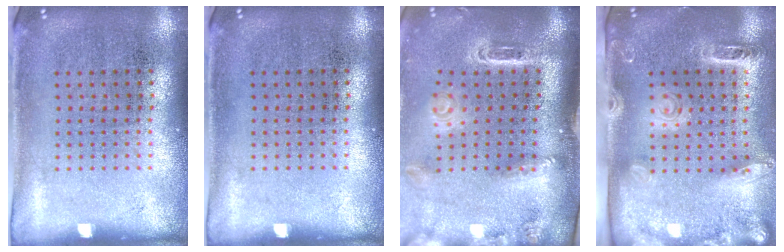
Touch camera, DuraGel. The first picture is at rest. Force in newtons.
{"total": 0.0}
{"total": 2.9, "press": 2.1, "slide": 2.1}
{"total": 2.7, "press": 2.1, "slide": 1.8}